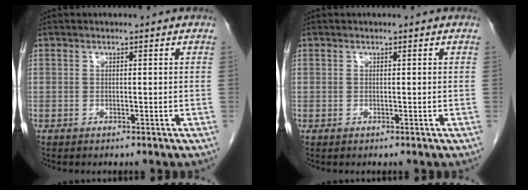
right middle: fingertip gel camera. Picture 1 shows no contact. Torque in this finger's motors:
{"motor_torque": [0.00, 0.00, 0.00, 0.00]}